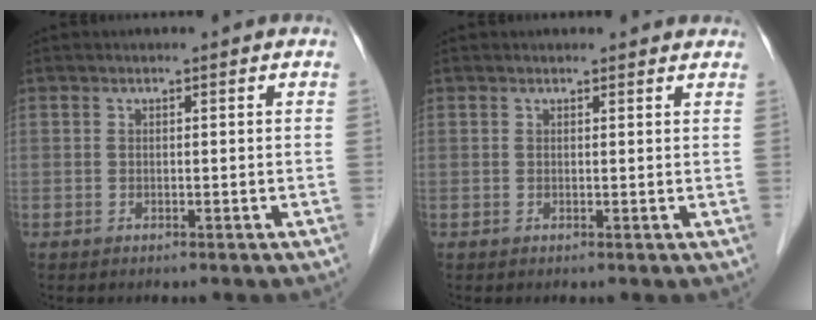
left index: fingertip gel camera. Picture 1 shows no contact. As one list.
[{"total": 3.3, "force": [3.1, 1.0, 0.6], "torque": [-0.005, 0.012, 0.027]}]